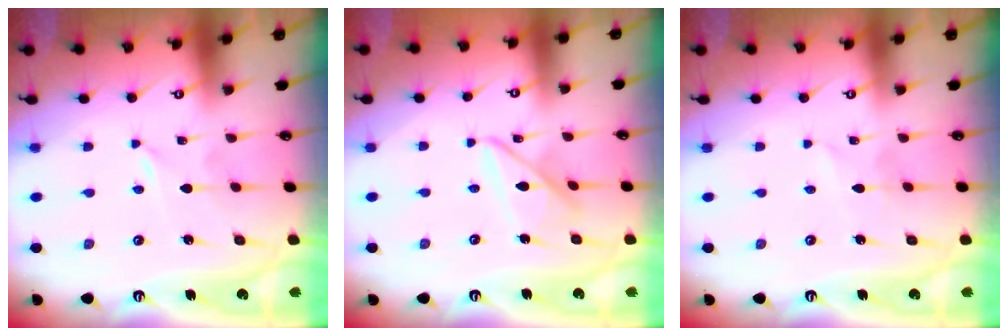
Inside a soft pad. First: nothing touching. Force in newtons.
{"total": 9.0, "press": 9.0, "slide": 0.4}
{"total": 1.5, "press": 1.5, "slide": 0.2}